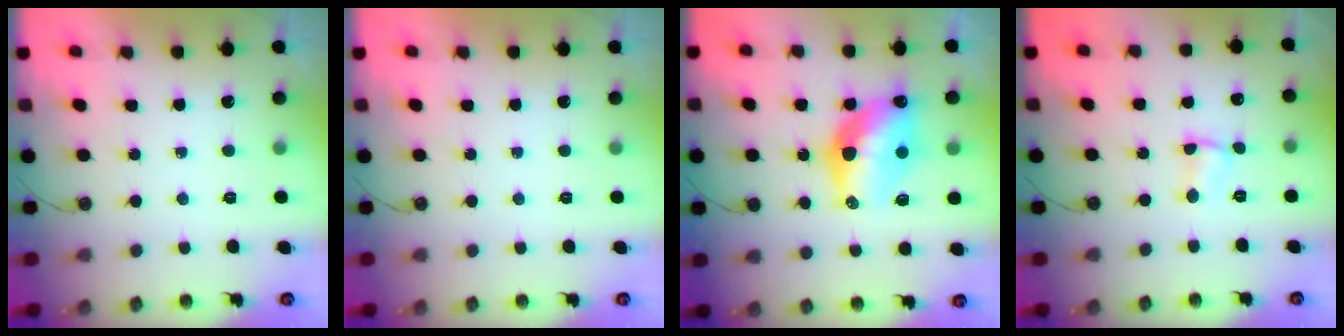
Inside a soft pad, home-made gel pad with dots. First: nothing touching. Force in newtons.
{"total": 0.0}
{"total": 12.7, "press": 12.7, "slide": 1.1}
{"total": 2.6, "press": 2.6, "slide": 0.4}